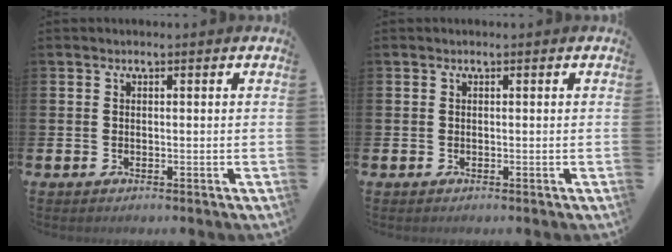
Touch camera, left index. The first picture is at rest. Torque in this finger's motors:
{"motor_torque": [0.00, 0.00, 0.00, 0.01]}